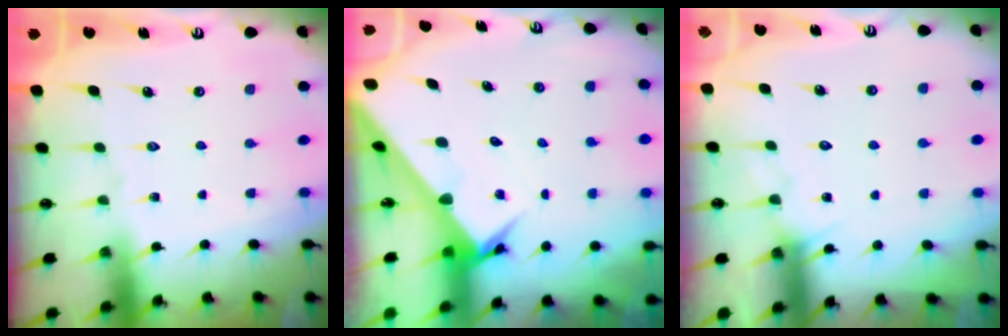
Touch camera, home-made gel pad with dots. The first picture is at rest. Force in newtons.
{"total": 3.6, "press": 3.6, "slide": 0.3}
{"total": 5.1, "press": 5.1, "slide": 0.4}